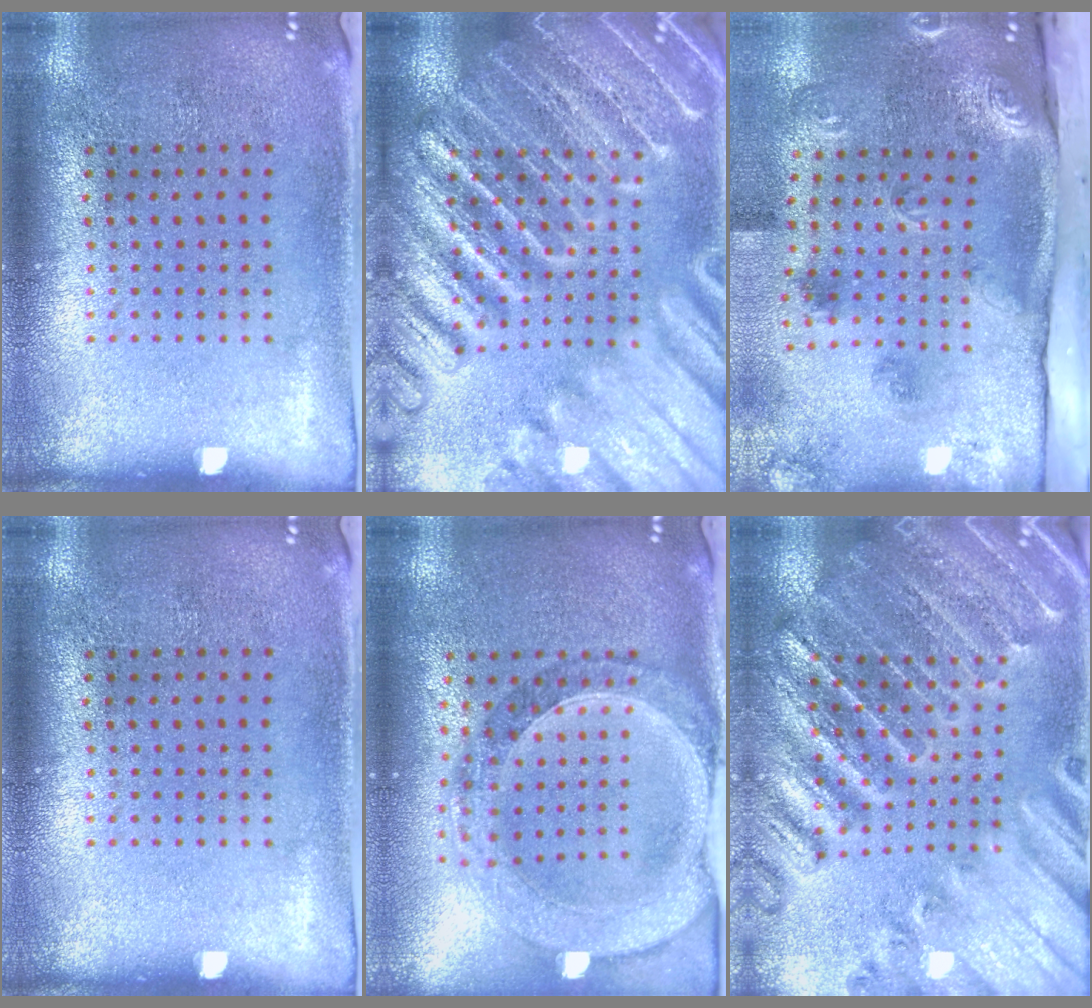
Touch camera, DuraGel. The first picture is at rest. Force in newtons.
{"total": 6.3, "press": 6.2, "slide": 0.7}
{"total": 3.2, "press": 2.1, "slide": 2.5}
{"total": 0.0}
{"total": 1.5, "press": 1.5, "slide": 0.3}
{"total": 2.8, "press": 2.8, "slide": 0.4}